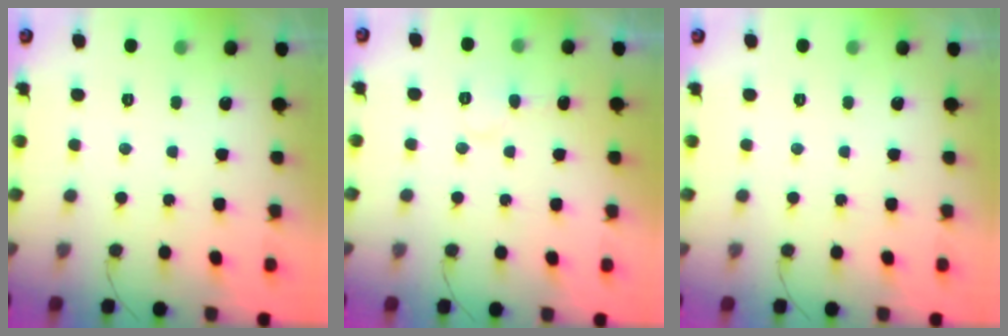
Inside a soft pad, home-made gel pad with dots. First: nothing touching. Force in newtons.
{"total": 6.2, "press": 6.2, "slide": 0.6}
{"total": 0.0}